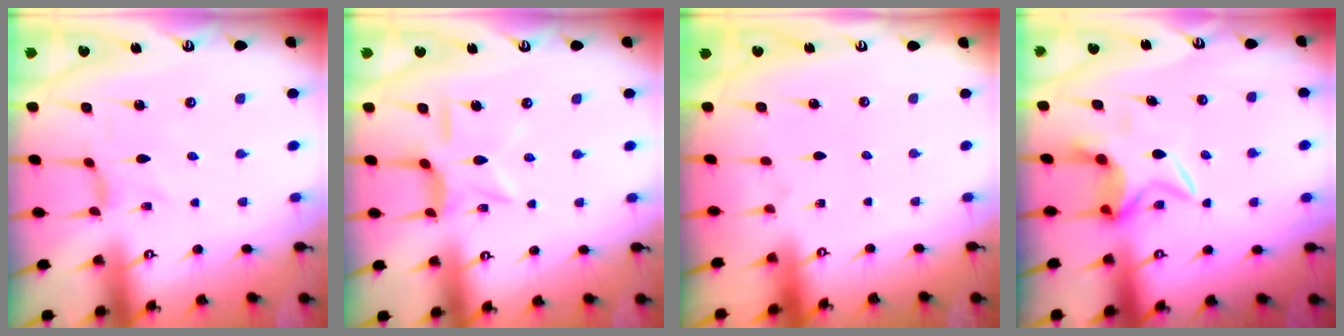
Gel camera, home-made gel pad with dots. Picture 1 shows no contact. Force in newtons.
{"total": 9.6, "press": 9.6, "slide": 0.8}
{"total": 0.0}
{"total": 6.5, "press": 6.4, "slide": 0.8}